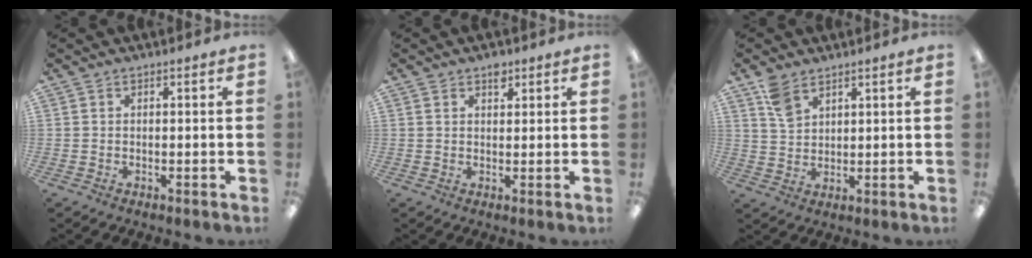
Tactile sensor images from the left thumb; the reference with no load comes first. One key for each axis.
{"total": 3.2, "fx": 2.0, "fy": 1.9, "fz": 1.5, "tx": -0.008, "ty": -0.007, "tz": 0.032}
{"total": 5.9, "fx": 4.4, "fy": 3.0, "fz": 2.6, "tx": -0.055, "ty": -0.015, "tz": 0.083}